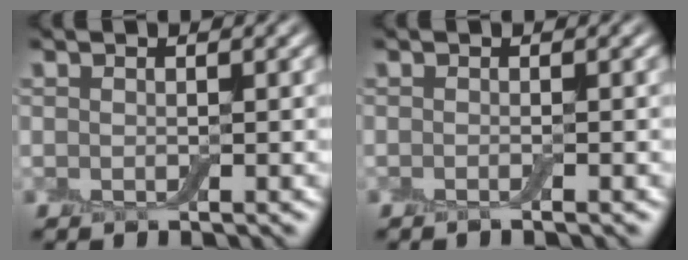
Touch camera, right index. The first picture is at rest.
{"total": 0.9, "force": [-0.4, 0.1, 0.8], "torque": [-0.007, -0.004, -0.010]}